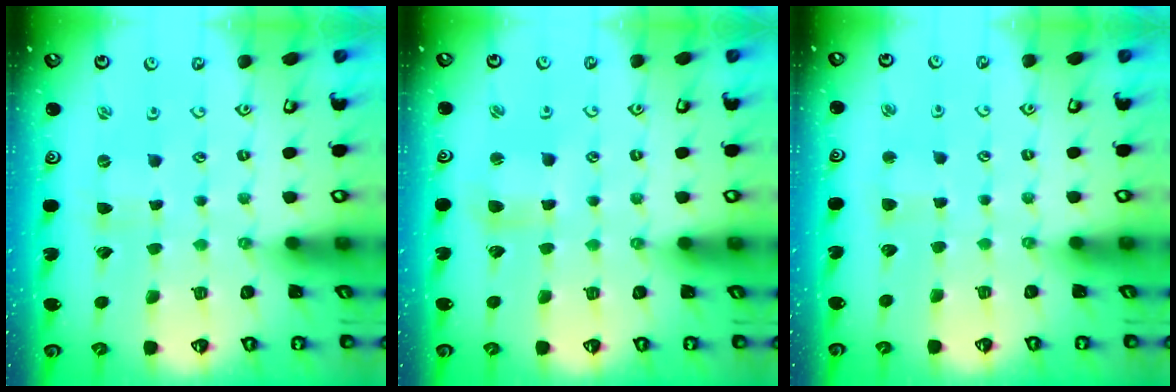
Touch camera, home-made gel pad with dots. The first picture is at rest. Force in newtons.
{"total": 3.4, "press": 3.3, "slide": 0.4}
{"total": 2.9, "press": 2.9, "slide": 0.3}